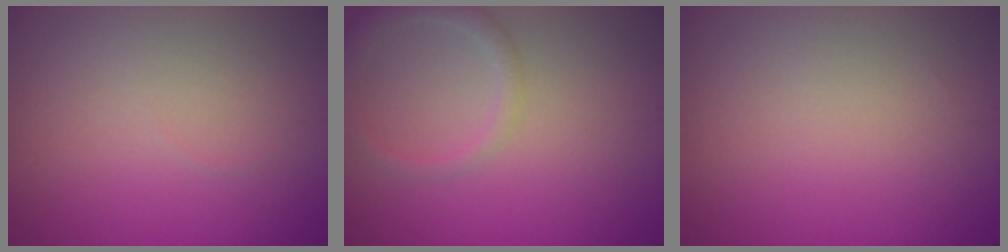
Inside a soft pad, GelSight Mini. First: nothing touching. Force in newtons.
{"total": 2.1, "press": 2.1, "slide": 0.1}
{"total": 0.0}